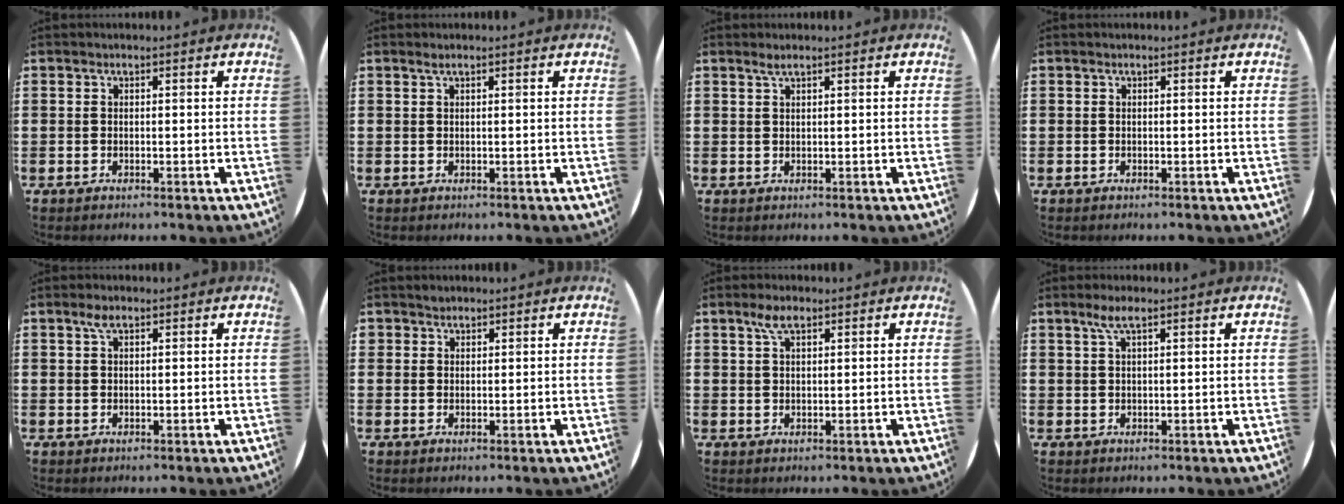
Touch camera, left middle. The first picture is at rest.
{"total": 0.5, "force": [0.3, 0.0, 0.4], "torque": [-0.007, 0.000, 0.006]}
{"total": 1.1, "force": [0.8, 0.0, 0.8], "torque": [-0.016, 0.002, 0.014]}
{"total": 0.0}
{"total": 1.7, "force": [1.0, 0.7, 1.2], "torque": [-0.019, 0.002, 0.015]}
{"total": 1.4, "force": [1.2, 0.7, -0.1], "torque": [0.008, -0.002, 0.023]}
{"total": 2.4, "force": [1.5, 0.9, 1.6], "torque": [-0.028, 0.004, 0.023]}
{"total": 2.7, "force": [1.5, 0.4, 2.2], "torque": [-0.045, 0.006, 0.026]}